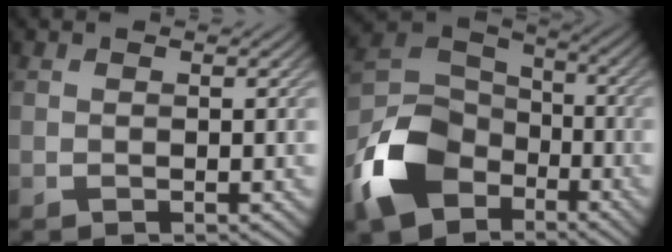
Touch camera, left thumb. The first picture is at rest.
{"total": 12.7, "force": [-6.1, 8.6, 7.1], "torque": [-0.185, -0.025, -0.132]}